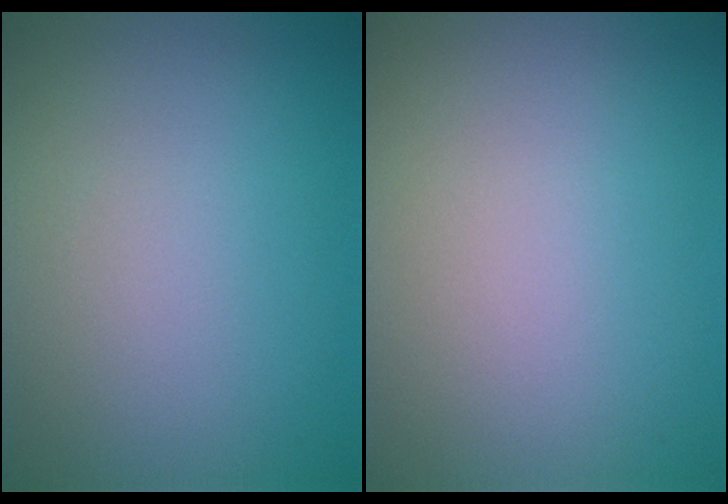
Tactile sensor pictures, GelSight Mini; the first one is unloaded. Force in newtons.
{"total": 0.0}